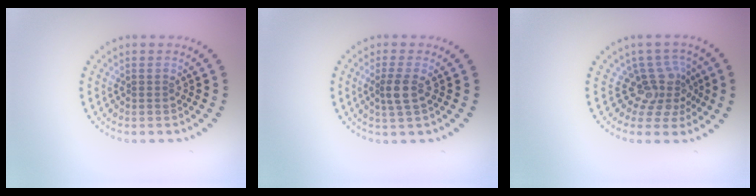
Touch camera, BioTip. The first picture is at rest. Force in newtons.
{"total": 2.1, "press": 1.7, "slide": 1.2}
{"total": 3.6, "press": 2.5, "slide": 2.5}